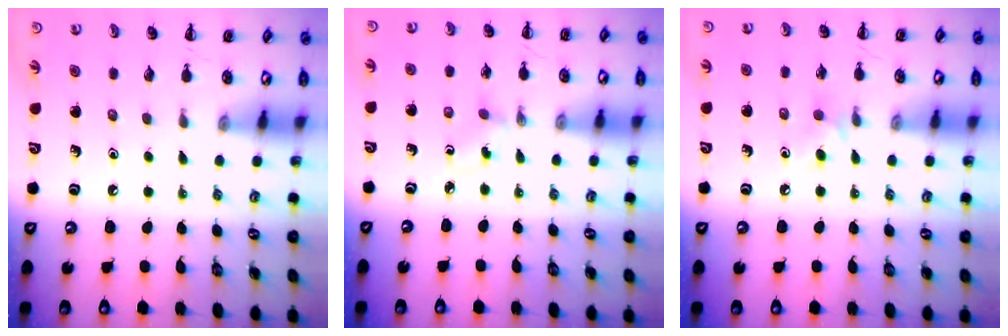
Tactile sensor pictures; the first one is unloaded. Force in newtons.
{"total": 1.9, "press": 1.6, "slide": 1.0}
{"total": 6.1, "press": 5.8, "slide": 2.1}